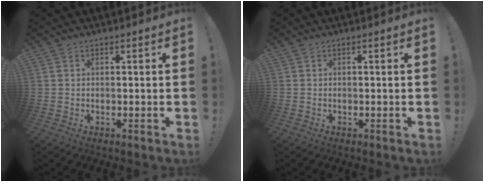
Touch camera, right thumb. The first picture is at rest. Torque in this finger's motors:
{"motor_torque": [0.00, 0.15, 0.05, -0.11, 0.00]}